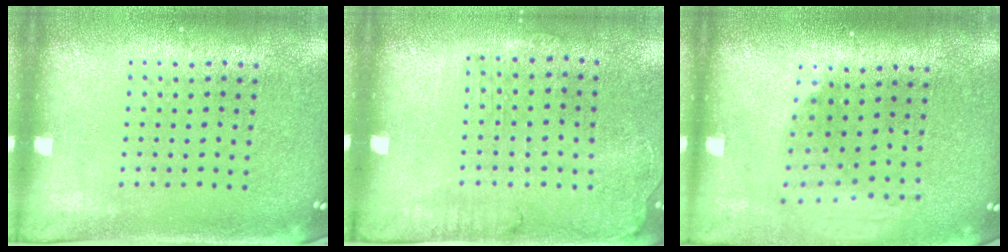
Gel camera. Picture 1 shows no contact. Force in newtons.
{"total": 1.2, "press": 1.1, "slide": 0.5}
{"total": 1.9, "press": 1.5, "slide": 1.2}